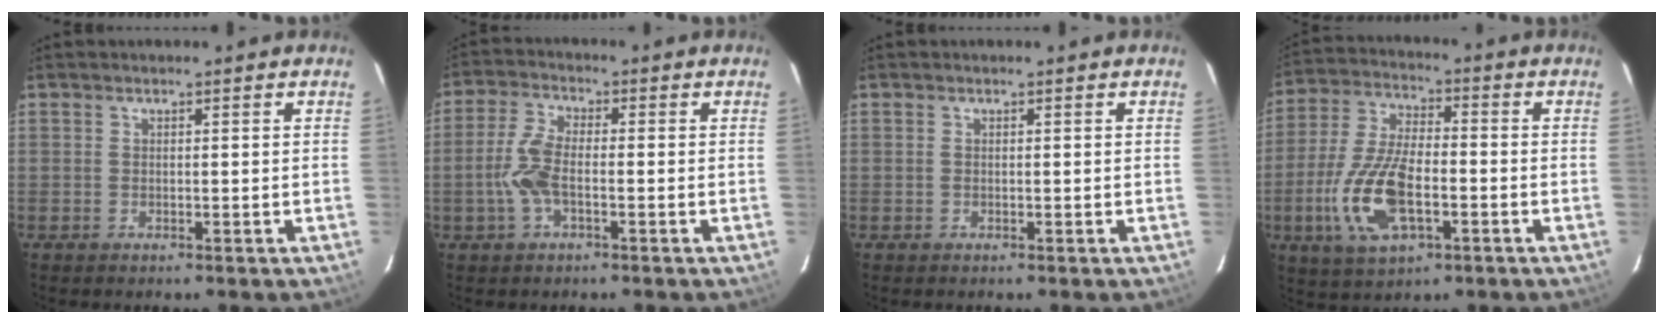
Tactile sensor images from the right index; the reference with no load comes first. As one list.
[{"total": 6.6, "force": [-1.7, 2.5, 5.8], "torque": [-0.132, 0.007, -0.036]}, {"total": 0.0}, {"total": 15.2, "force": [-4.7, 6.7, 12.8], "torque": [-0.277, -0.007, -0.087]}]